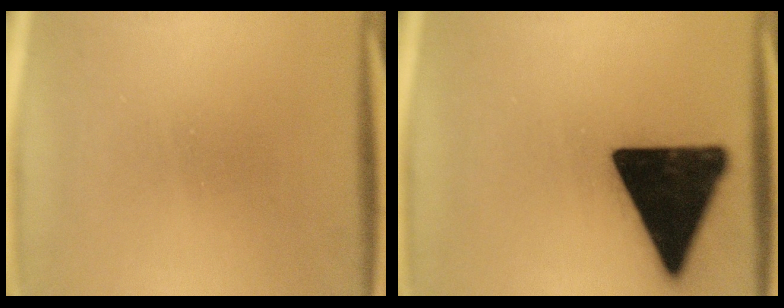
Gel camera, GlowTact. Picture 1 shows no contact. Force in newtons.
{"total": 19.9}